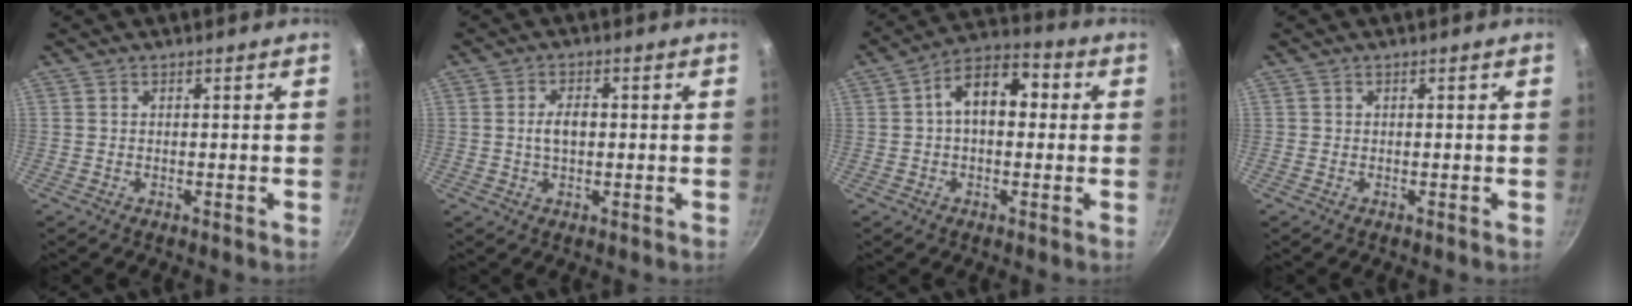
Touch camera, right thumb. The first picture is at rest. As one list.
[{"total": 4.0, "force": [0.1, 2.3, 3.2], "torque": [-0.058, 0.007, 0.001]}, {"total": 10.7, "force": [1.2, 6.5, 8.4], "torque": [-0.116, 0.034, 0.008]}, {"total": 0.0}]